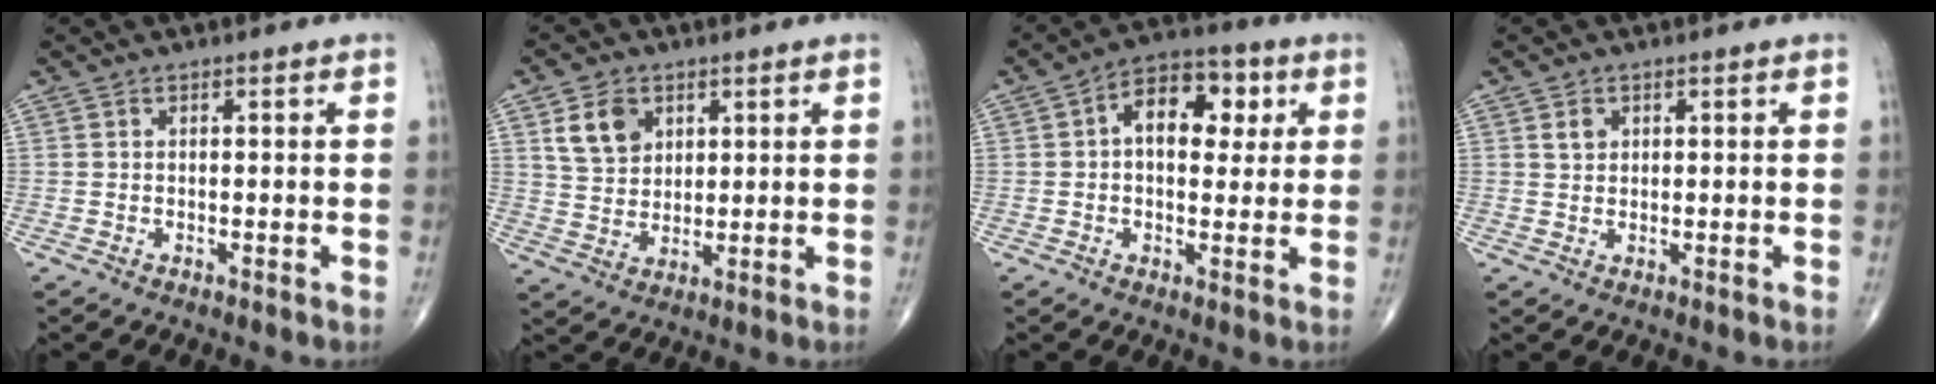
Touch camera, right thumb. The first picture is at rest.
{"total": 7.4, "force": [3.3, 5.5, 3.8], "torque": [-0.048, -0.015, 0.065]}
{"total": 11.3, "force": [2.5, 7.0, 8.5], "torque": [-0.092, 0.017, 0.029]}
{"total": 2.0, "force": [0.8, 1.5, 0.9], "torque": [-0.009, -0.004, 0.015]}